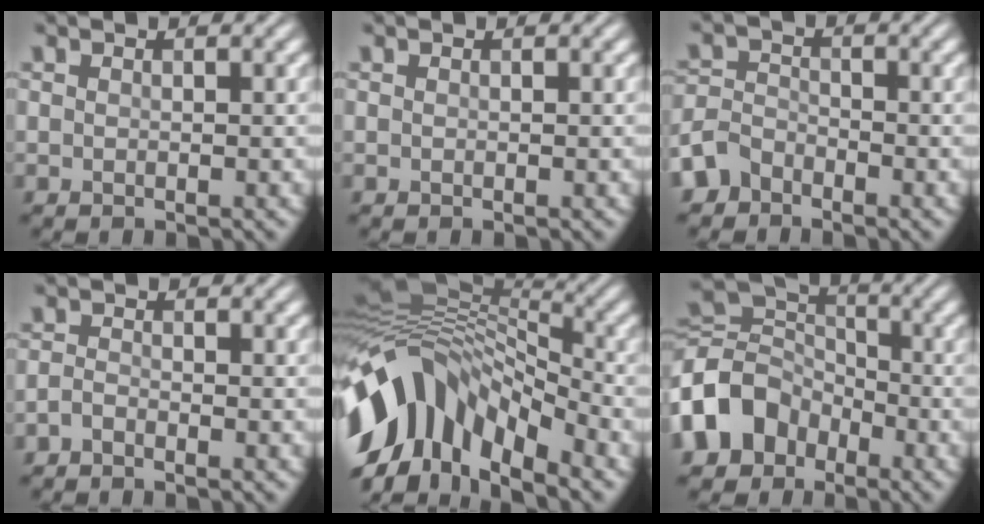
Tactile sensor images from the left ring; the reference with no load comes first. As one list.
[{"total": 0.0}, {"total": 2.7, "force": [-2.1, 1.6, 0.6], "torque": [-0.010, 0.007, -0.053]}, {"total": 1.0, "force": [-0.8, 0.3, 0.4], "torque": [-0.009, 0.000, -0.021]}, {"total": 13.3, "force": [-5.2, 8.1, 9.3], "torque": [-0.178, 0.020, -0.107]}, {"total": 7.7, "force": [-3.3, 6.2, 3.3], "torque": [-0.066, 0.008, -0.083]}]